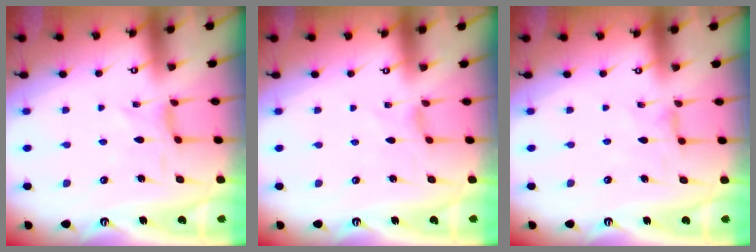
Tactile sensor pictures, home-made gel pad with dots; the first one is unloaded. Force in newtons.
{"total": 0.0}
{"total": 0.9, "press": 0.8, "slide": 0.3}